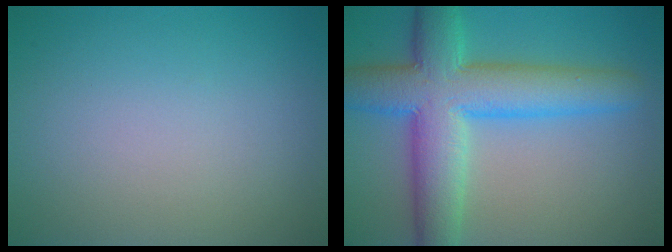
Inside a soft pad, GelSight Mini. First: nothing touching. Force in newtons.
{"total": 9.6, "press": 9.6, "slide": 0.2}